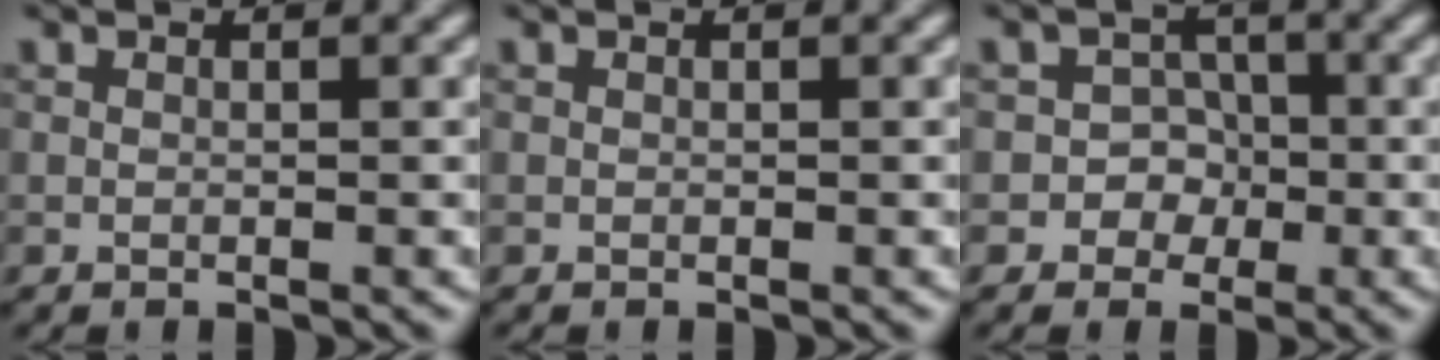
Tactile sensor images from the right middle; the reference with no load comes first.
{"total": 0.0}
{"total": 3.5, "force": [-1.1, 3.3, 0.7], "torque": [0.023, 0.013, -0.038]}